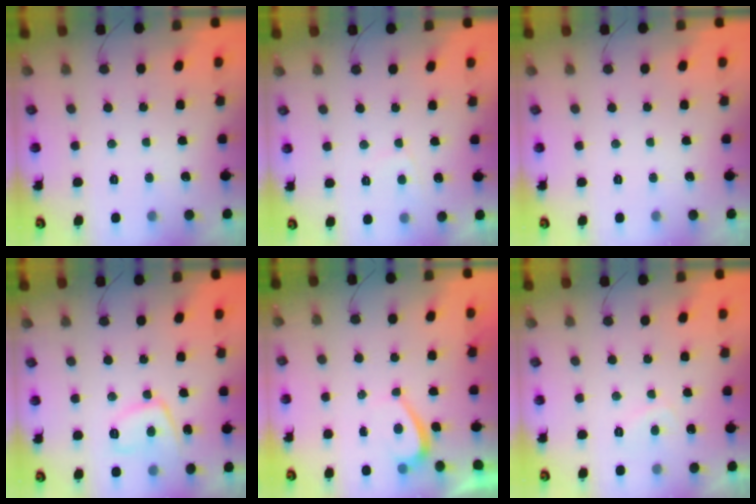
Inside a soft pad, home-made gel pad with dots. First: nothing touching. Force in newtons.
{"total": 1.6, "press": 1.5, "slide": 0.6}
{"total": 0.0}
{"total": 8.5, "press": 8.4, "slide": 0.7}
{"total": 1.3, "press": 1.1, "slide": 0.5}
{"total": 1.5, "press": 1.4, "slide": 0.6}